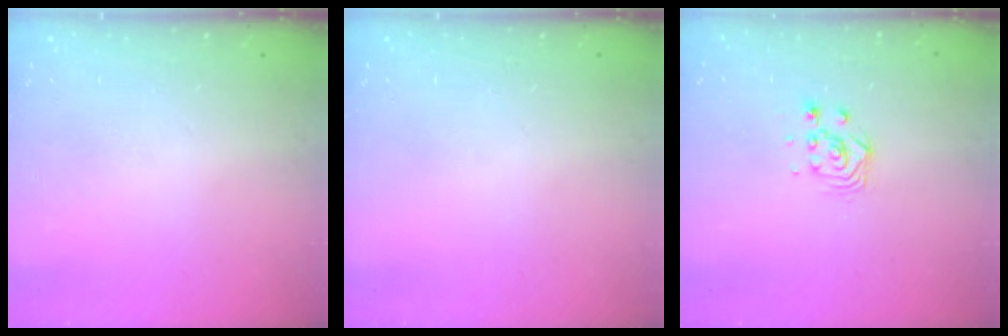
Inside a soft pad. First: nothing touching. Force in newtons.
{"total": 0.0}
{"total": 3.0, "press": 3.0, "slide": 0.0}